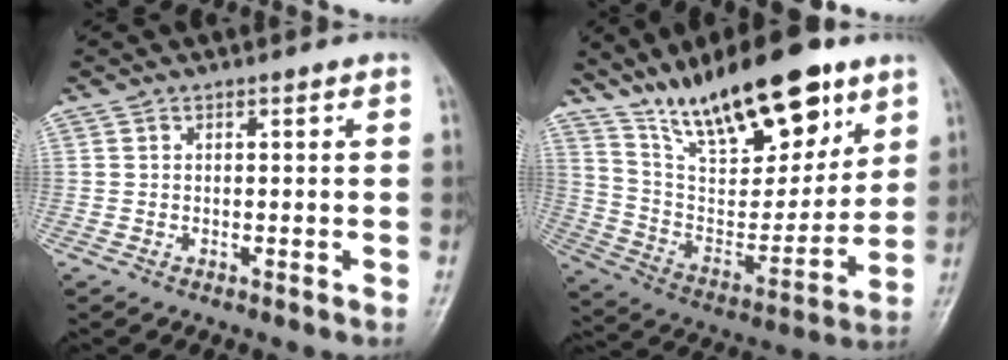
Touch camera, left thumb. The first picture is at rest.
{"total": 24.5, "force": [16.0, 9.1, 16.1], "torque": [-0.218, -0.056, 0.281]}